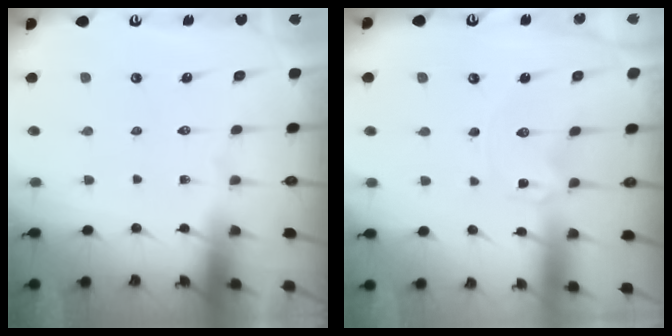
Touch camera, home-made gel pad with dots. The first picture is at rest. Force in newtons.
{"total": 0.0}